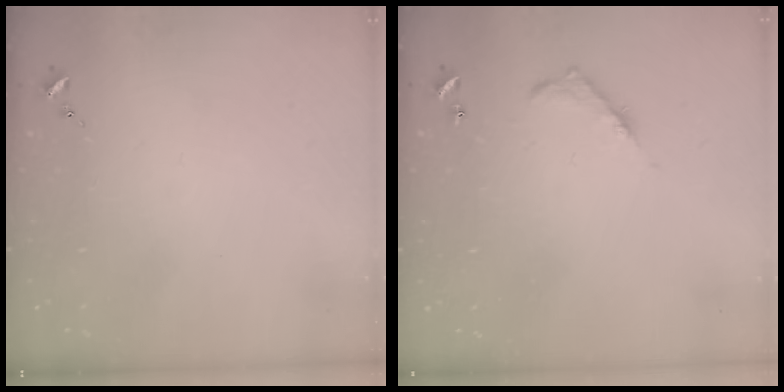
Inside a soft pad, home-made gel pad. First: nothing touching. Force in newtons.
{"total": 7.1, "press": 7.1, "slide": 0.5}